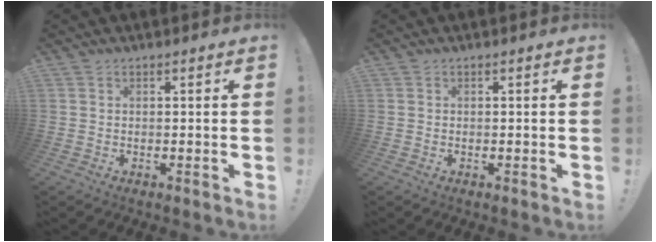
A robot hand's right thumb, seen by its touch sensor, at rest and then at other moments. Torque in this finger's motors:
{"motor_torque": [-0.09, -0.01, -0.07, 0.02, -0.13]}